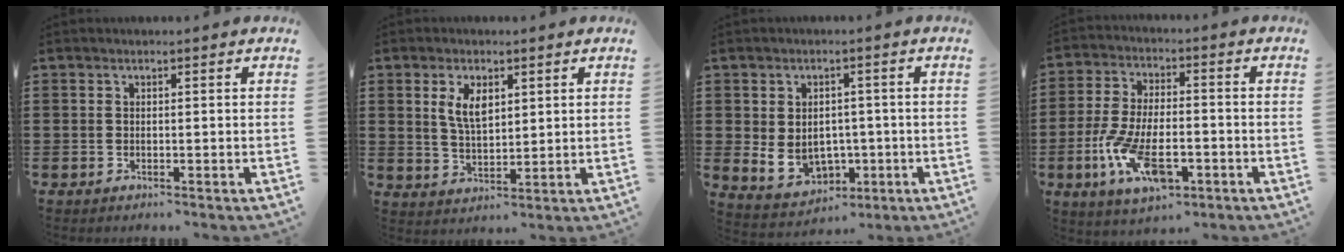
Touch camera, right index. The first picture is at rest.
{"total": 5.0, "force": [2.0, 2.5, 3.9], "torque": [-0.085, 0.007, 0.034]}
{"total": 5.3, "force": [-0.6, 4.5, 2.8], "torque": [-0.053, 0.004, -0.013]}
{"total": 10.4, "force": [-4.0, 4.5, 8.4], "torque": [-0.181, -0.001, -0.071]}